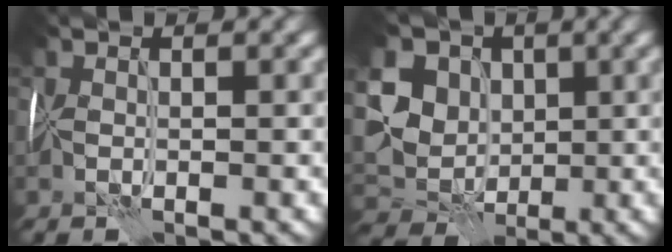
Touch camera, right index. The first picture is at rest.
{"total": 10.8, "force": [3.0, 9.2, 4.9], "torque": [-0.101, 0.025, 0.037]}